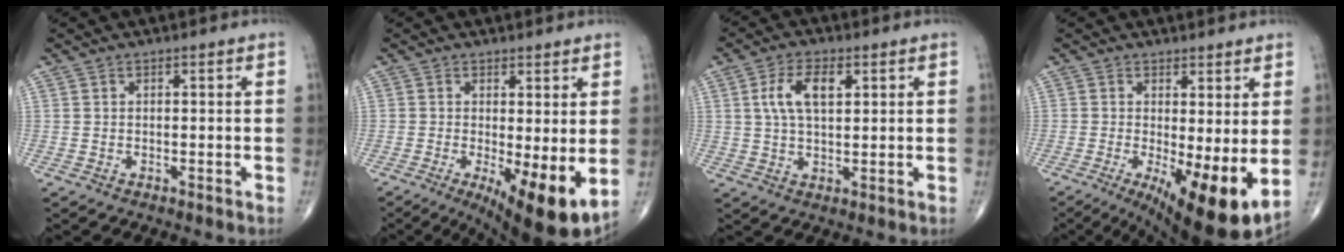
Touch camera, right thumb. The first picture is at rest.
{"total": 10.7, "force": [-1.7, 2.9, 10.2], "torque": [-0.151, -0.026, -0.019]}
{"total": 7.3, "force": [2.1, 3.6, 6.0], "torque": [-0.112, 0.003, 0.040]}
{"total": 12.5, "force": [-1.5, 3.5, 11.9], "torque": [-0.181, -0.027, -0.013]}